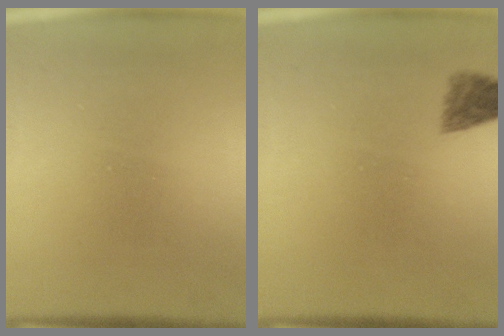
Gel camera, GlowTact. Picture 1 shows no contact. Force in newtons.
{"total": 2.0}